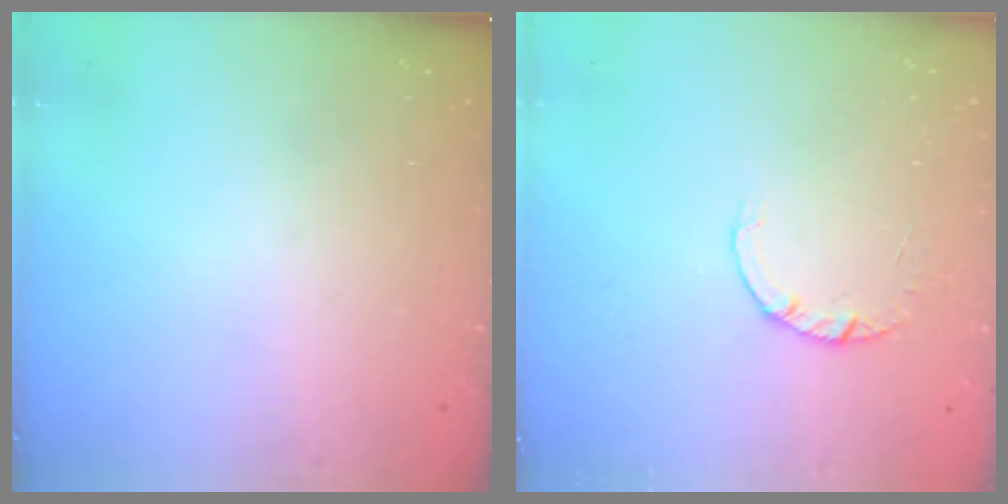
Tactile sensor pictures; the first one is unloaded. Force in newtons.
{"total": 1.8, "press": 1.8, "slide": 0.1}